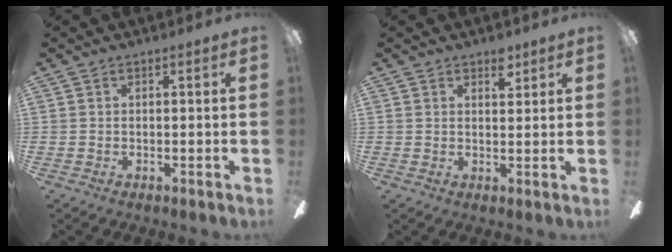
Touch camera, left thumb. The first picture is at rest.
{"total": 4.1, "force": [3.0, 2.0, 2.0], "torque": [-0.004, -0.018, 0.047]}